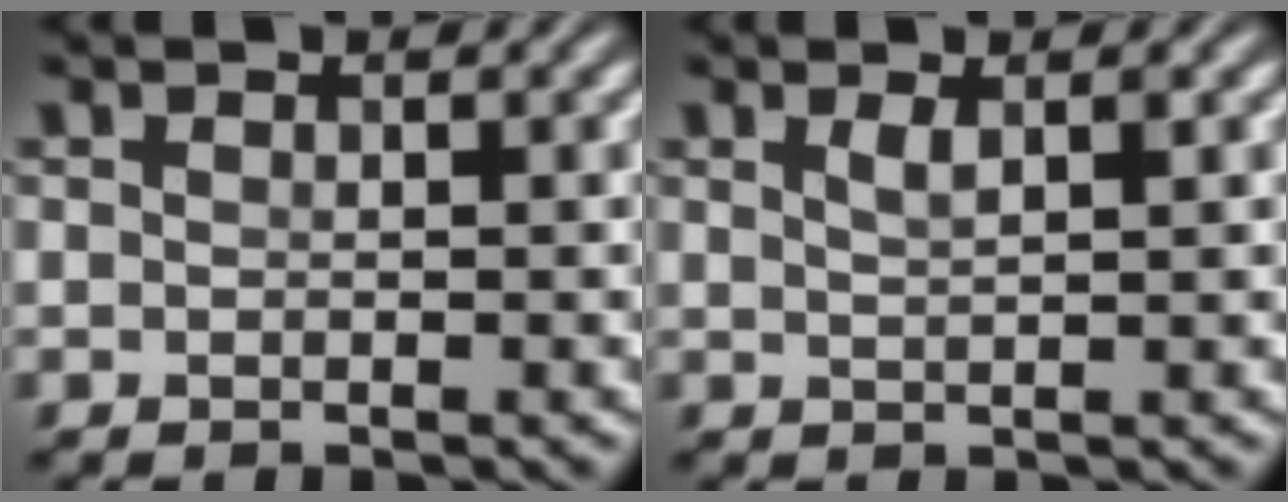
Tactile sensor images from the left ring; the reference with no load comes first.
{"total": 1.3, "force": [0.7, 0.3, 1.0], "torque": [-0.015, 0.002, 0.009]}